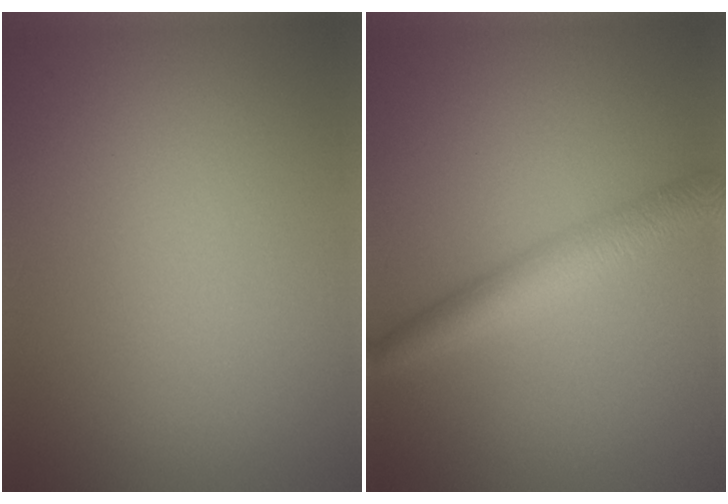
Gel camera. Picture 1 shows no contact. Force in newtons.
{"total": 3.9, "press": 3.9, "slide": 0.1}